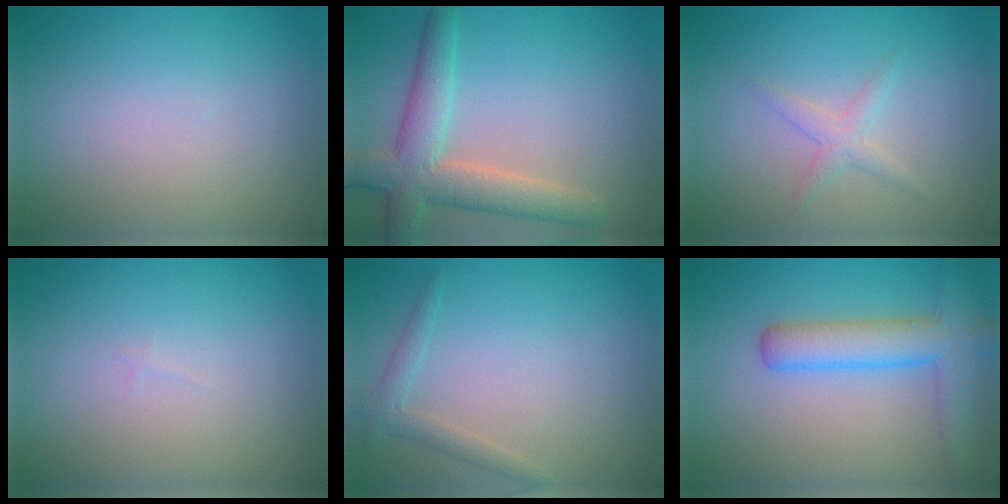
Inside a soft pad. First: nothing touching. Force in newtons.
{"total": 5.5, "press": 5.5, "slide": 0.3}
{"total": 1.5, "press": 1.5, "slide": 0.1}
{"total": 0.0}
{"total": 1.6, "press": 1.6, "slide": 0.1}
{"total": 5.0, "press": 5.0, "slide": 0.3}